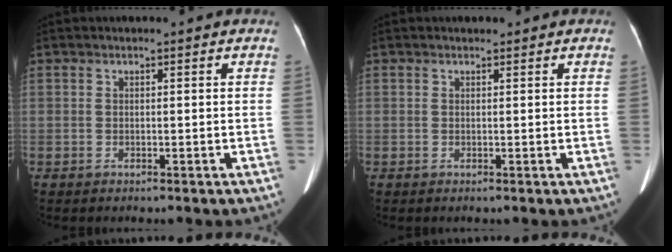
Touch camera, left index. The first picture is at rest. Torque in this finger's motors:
{"motor_torque": [0.00, -0.20, 0.02, 0.00]}